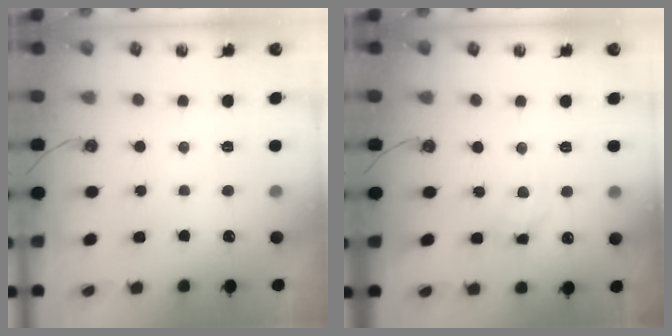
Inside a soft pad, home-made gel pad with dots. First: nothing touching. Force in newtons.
{"total": 8.6, "press": 8.6, "slide": 0.6}